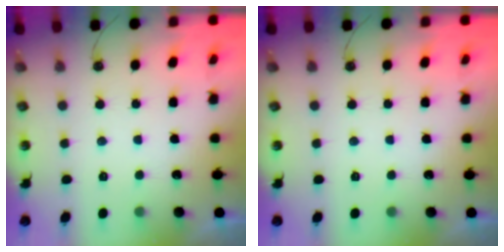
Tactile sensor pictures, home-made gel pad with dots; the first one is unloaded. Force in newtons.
{"total": 0.0}